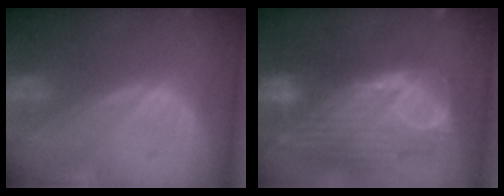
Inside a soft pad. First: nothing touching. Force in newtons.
{"total": 12.7, "press": 10.7, "slide": 6.9}